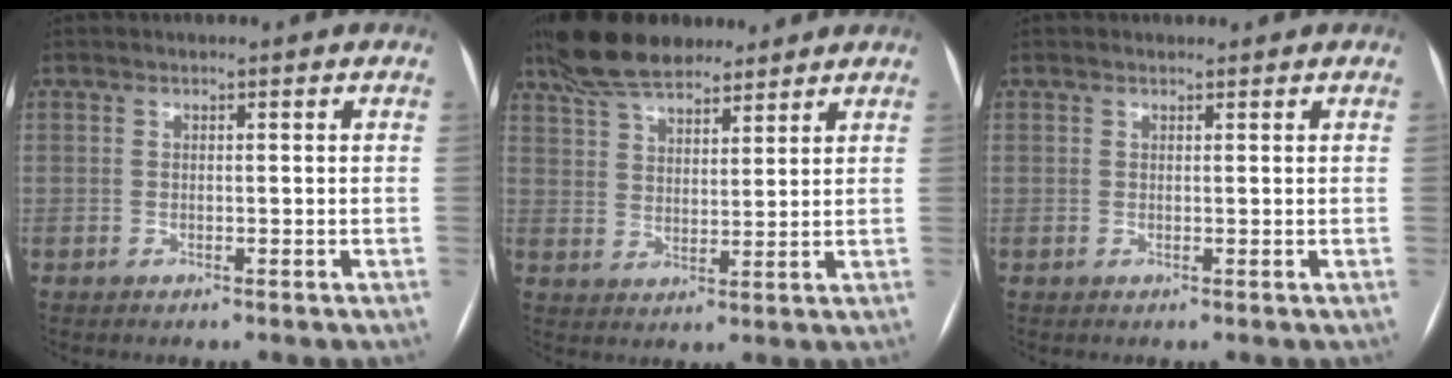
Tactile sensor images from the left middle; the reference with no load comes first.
{"total": 11.7, "force": [9.6, 3.8, 5.6], "torque": [-0.104, 0.029, 0.172]}
{"total": 0.7, "force": [0.6, 0.2, 0.0], "torque": [-0.007, 0.006, 0.012]}